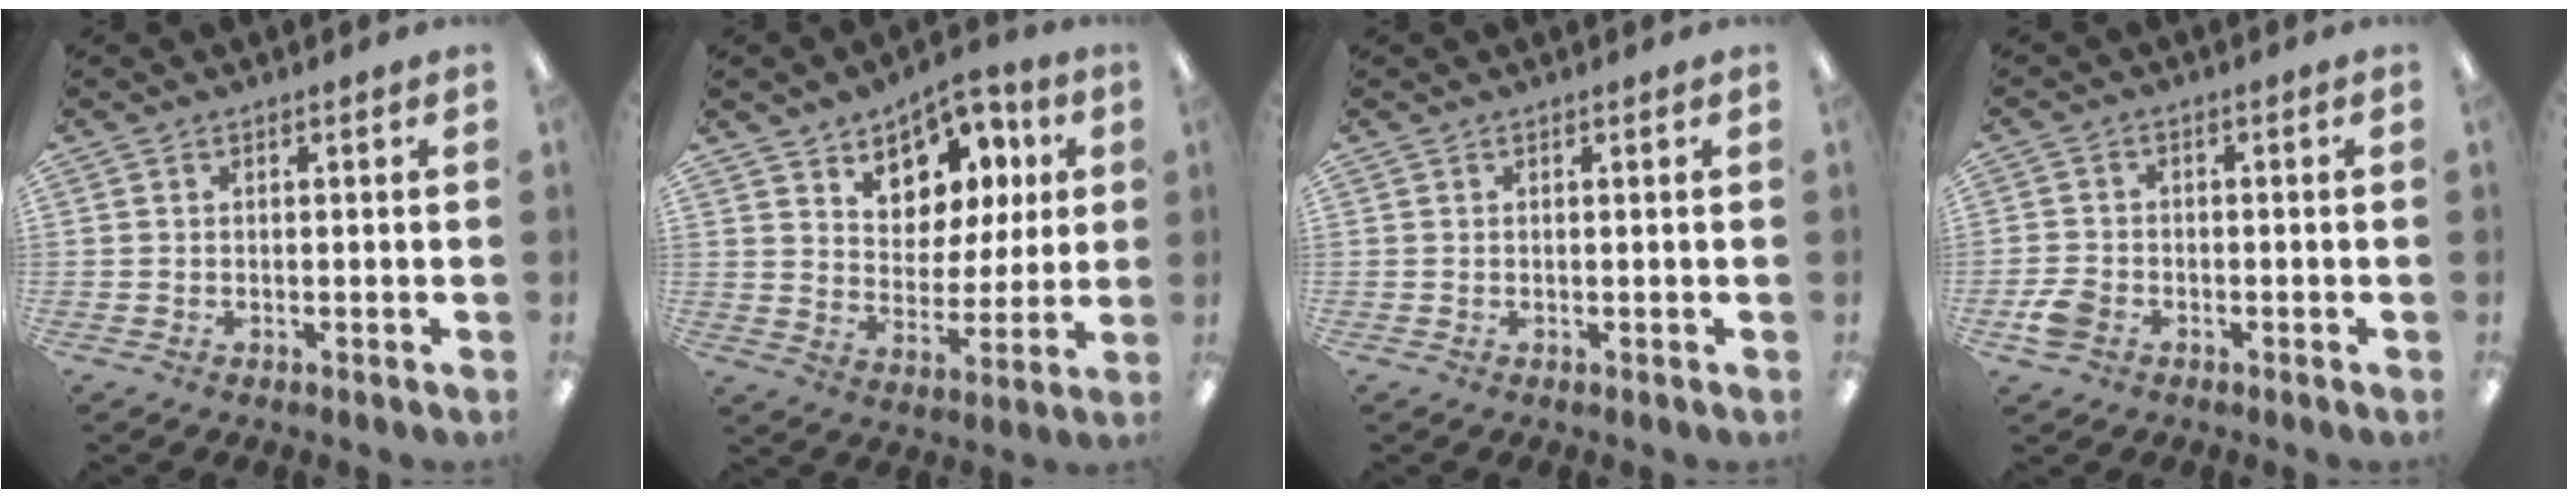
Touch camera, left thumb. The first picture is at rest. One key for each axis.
{"total": 11.8, "fx": 6.8, "fy": 8.6, "fz": 4.3, "tx": -0.068, "ty": -0.038, "tz": 0.129}
{"total": 0.0}
{"total": 4.7, "fx": -2.3, "fy": 3.4, "fz": 2.4, "tx": -0.047, "ty": 0.012, "tz": -0.042}